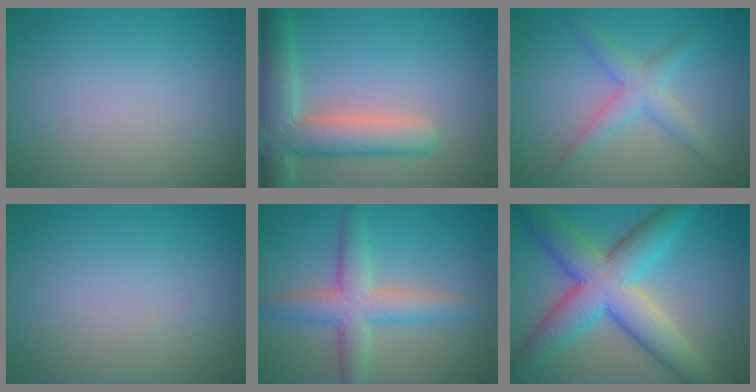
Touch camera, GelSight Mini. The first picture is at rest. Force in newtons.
{"total": 6.6, "press": 6.6, "slide": 0.6}
{"total": 2.3, "press": 2.3, "slide": 0.1}
{"total": 0.0}
{"total": 5.0, "press": 5.0, "slide": 0.3}
{"total": 9.9, "press": 9.9, "slide": 0.1}